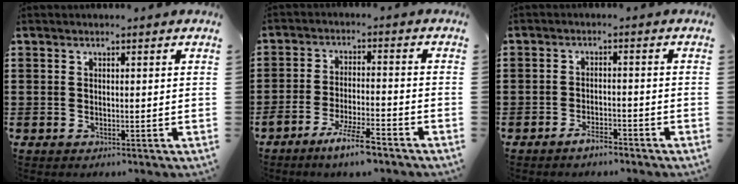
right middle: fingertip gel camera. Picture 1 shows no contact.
{"total": 6.2, "force": [-4.7, 0.5, 4.1], "torque": [-0.083, -0.009, -0.087]}
{"total": 2.6, "force": [-2.3, 0.5, 1.2], "torque": [-0.021, 0.005, -0.043]}